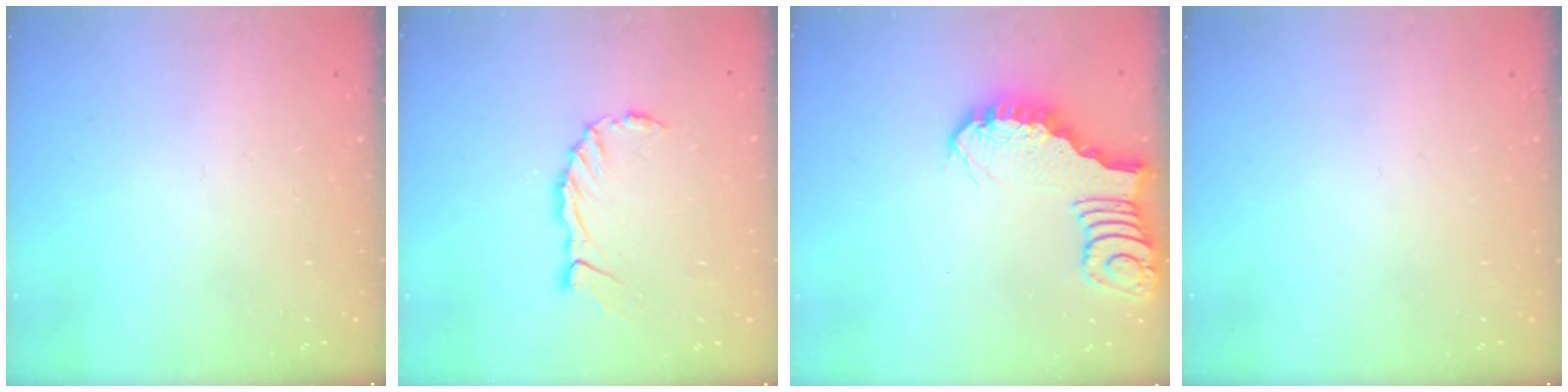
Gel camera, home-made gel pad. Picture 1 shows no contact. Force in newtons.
{"total": 5.9, "press": 5.9, "slide": 0.8}
{"total": 3.0, "press": 2.9, "slide": 0.4}
{"total": 0.0}